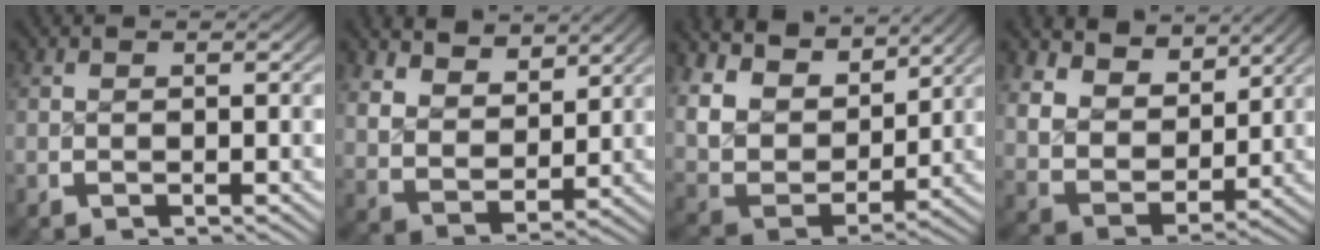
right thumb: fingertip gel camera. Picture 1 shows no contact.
{"total": 6.5, "force": [2.6, 4.5, 4.0], "torque": [-0.087, -0.028, 0.060]}
{"total": 12.1, "force": [3.2, 8.4, 8.0], "torque": [-0.192, -0.026, 0.061]}
{"total": 9.3, "force": [2.5, 6.9, 5.8], "torque": [-0.137, -0.034, 0.052]}